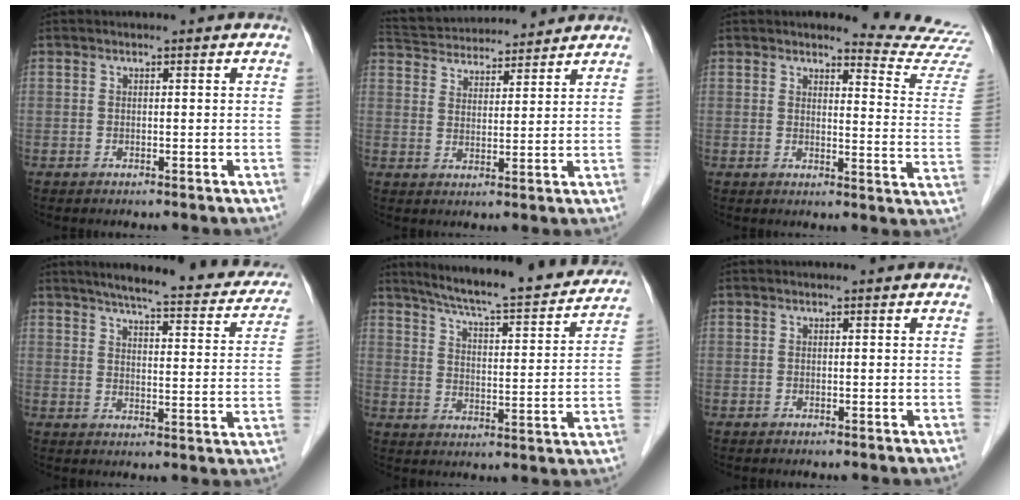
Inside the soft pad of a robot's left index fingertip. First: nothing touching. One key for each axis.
{"total": 14.8, "fx": 13.8, "fy": 3.2, "fz": 4.2, "tx": -0.083, "ty": 0.044, "tz": 0.221}
{"total": 10.7, "fx": 10.6, "fy": -1.0, "fz": 0.5, "tx": -0.004, "ty": -0.110, "tz": 0.100}
{"total": 23.0, "fx": 19.7, "fy": 4.0, "fz": 11.1, "tx": -0.140, "ty": -0.014, "tz": 0.231}
{"total": 21.6, "fx": 19.5, "fy": 2.0, "fz": 9.1, "tx": -0.139, "ty": -0.021, "tz": 0.258}
{"total": 0.0}